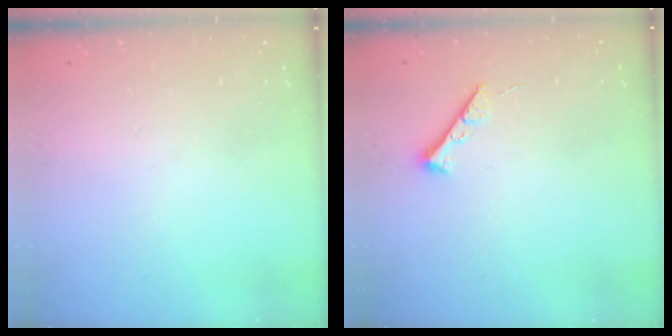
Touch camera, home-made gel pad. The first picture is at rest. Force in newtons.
{"total": 5.4, "press": 5.4, "slide": 0.8}